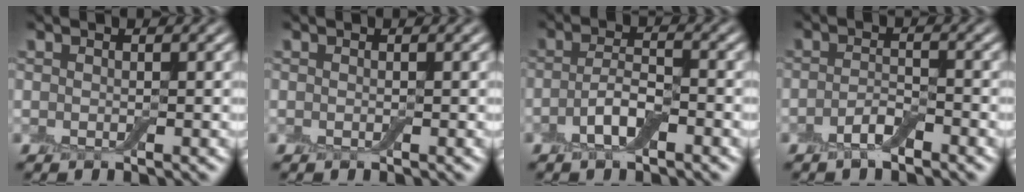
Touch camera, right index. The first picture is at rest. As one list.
[{"total": 0.0}, {"total": 3.1, "force": [-1.4, 1.2, 2.5], "torque": [-0.054, 0.004, -0.032]}, {"total": 2.1, "force": [-1.3, 0.7, 1.4], "torque": [-0.029, 0.004, -0.027]}]